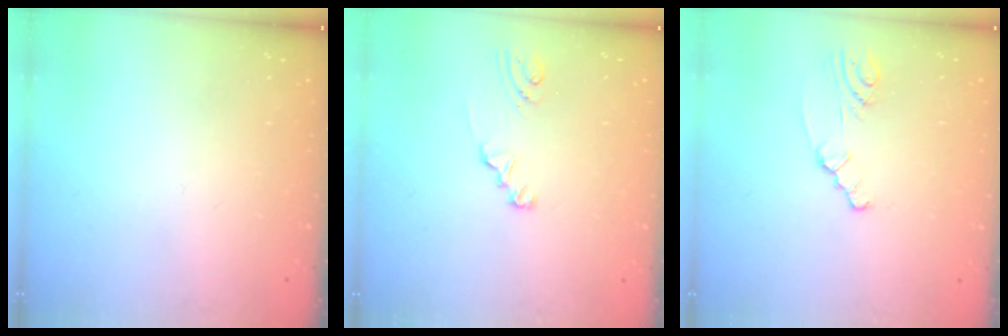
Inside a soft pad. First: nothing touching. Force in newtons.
{"total": 1.7, "press": 1.7, "slide": 0.1}
{"total": 3.3, "press": 3.3, "slide": 0.5}